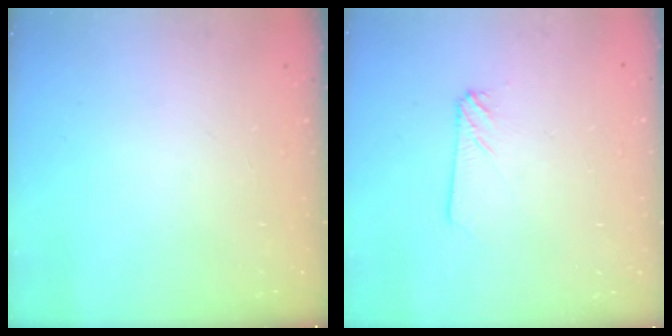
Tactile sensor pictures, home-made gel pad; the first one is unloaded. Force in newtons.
{"total": 3.4, "press": 3.4, "slide": 0.4}